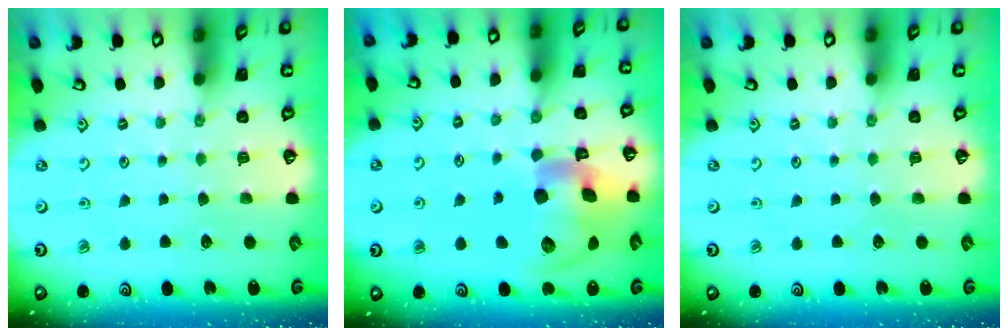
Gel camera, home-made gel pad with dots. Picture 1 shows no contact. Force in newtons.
{"total": 18.7, "press": 18.5, "slide": 2.9}
{"total": 0.0}